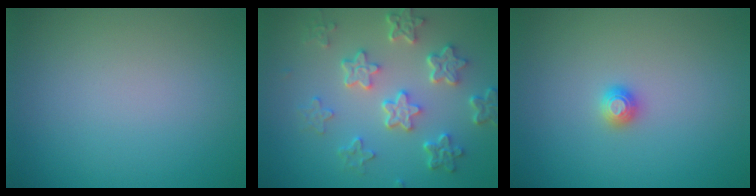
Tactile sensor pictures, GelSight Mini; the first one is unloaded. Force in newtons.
{"total": 5.8, "press": 4.4, "slide": 3.8}
{"total": 1.2, "press": 1.2, "slide": 0.1}